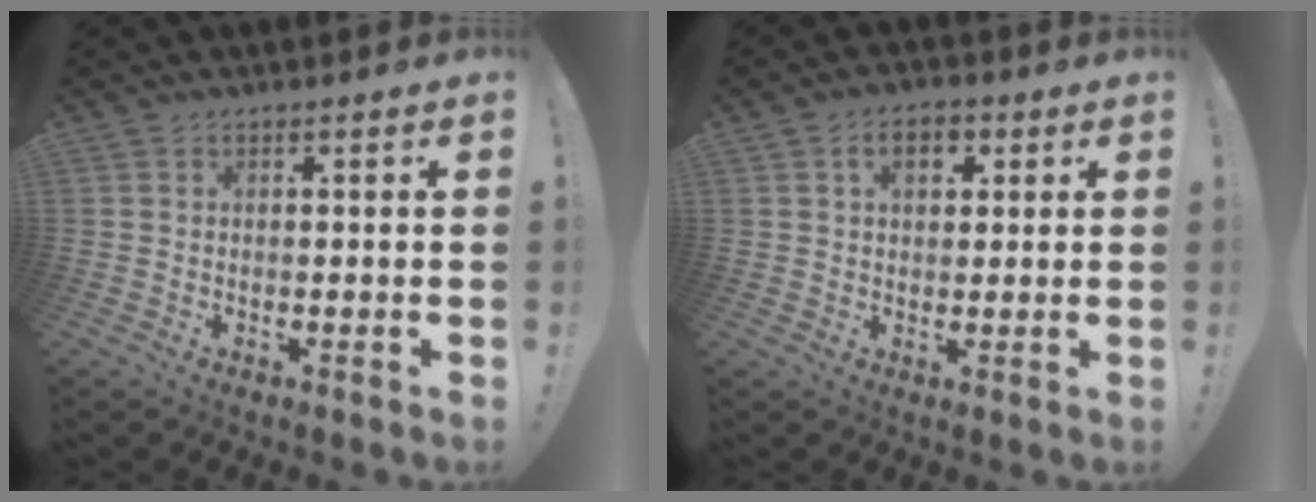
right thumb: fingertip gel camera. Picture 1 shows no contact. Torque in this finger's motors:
{"motor_torque": [0.50, 1.24, 0.37, 0.01, 0.00]}